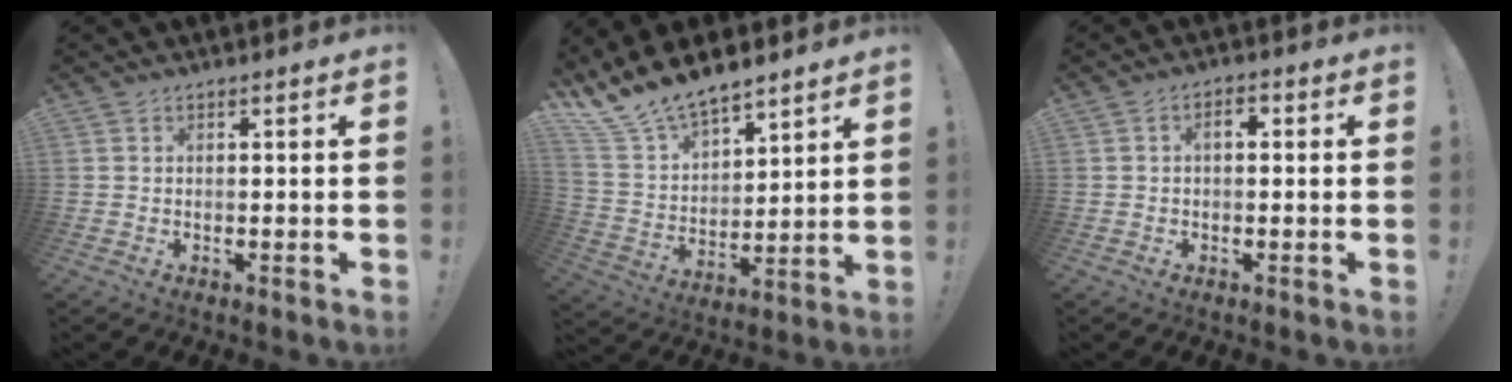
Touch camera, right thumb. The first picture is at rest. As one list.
[{"total": 13.4, "force": [11.9, 4.9, 3.7], "torque": [-0.098, -0.089, 0.226]}, {"total": 2.9, "force": [0.0, 1.7, 2.3], "torque": [-0.033, 0.004, -0.006]}]